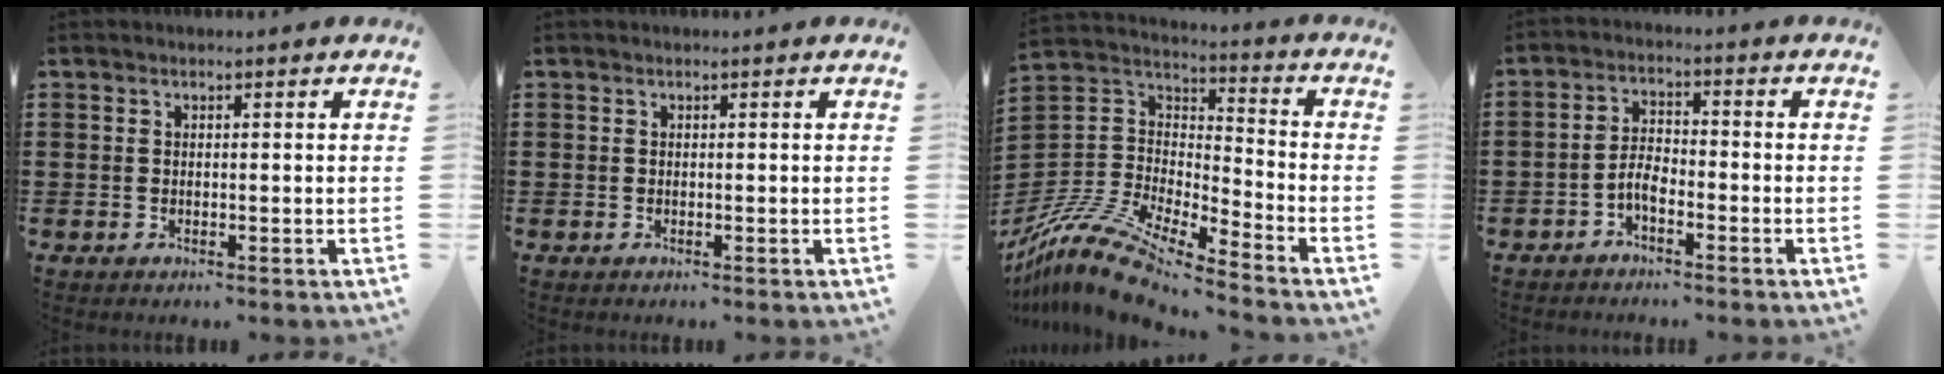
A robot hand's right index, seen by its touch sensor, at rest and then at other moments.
{"total": 0.0}
{"total": 13.2, "force": [-11.4, 2.1, 6.3], "torque": [-0.142, 0.021, -0.230]}
{"total": 3.4, "force": [-2.1, 1.4, 2.3], "torque": [-0.057, 0.004, -0.044]}